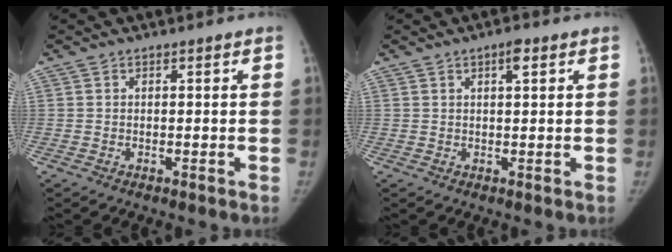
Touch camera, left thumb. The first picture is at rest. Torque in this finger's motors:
{"motor_torque": [0.44, 0.32, 0.80, -0.30, 0.05]}